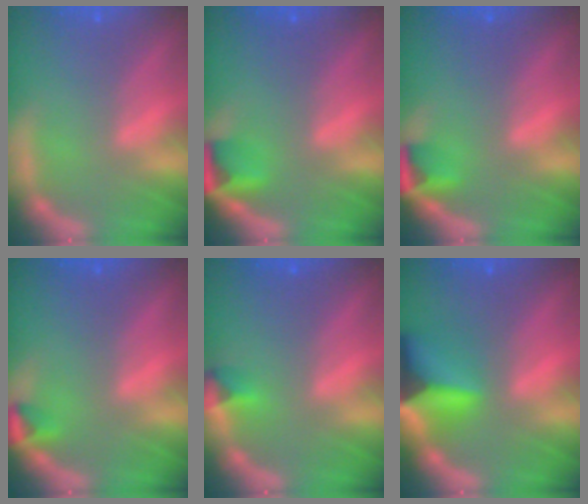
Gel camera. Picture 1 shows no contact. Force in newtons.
{"total": 2.9}
{"total": 2.4}
{"total": 1.5}
{"total": 1.4}
{"total": 7.9}